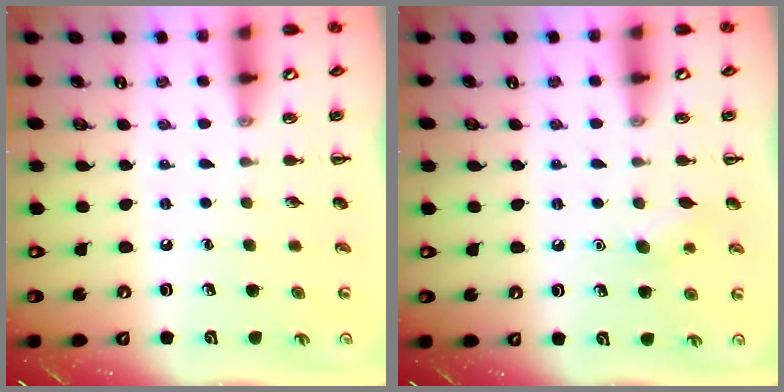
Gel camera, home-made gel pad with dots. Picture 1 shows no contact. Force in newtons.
{"total": 7.0, "press": 6.7, "slide": 1.9}